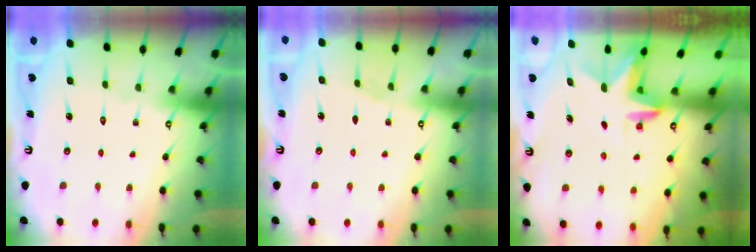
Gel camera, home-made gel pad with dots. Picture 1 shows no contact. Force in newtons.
{"total": 2.1, "press": 2.1, "slide": 0.4}
{"total": 2.8, "press": 2.8, "slide": 0.1}